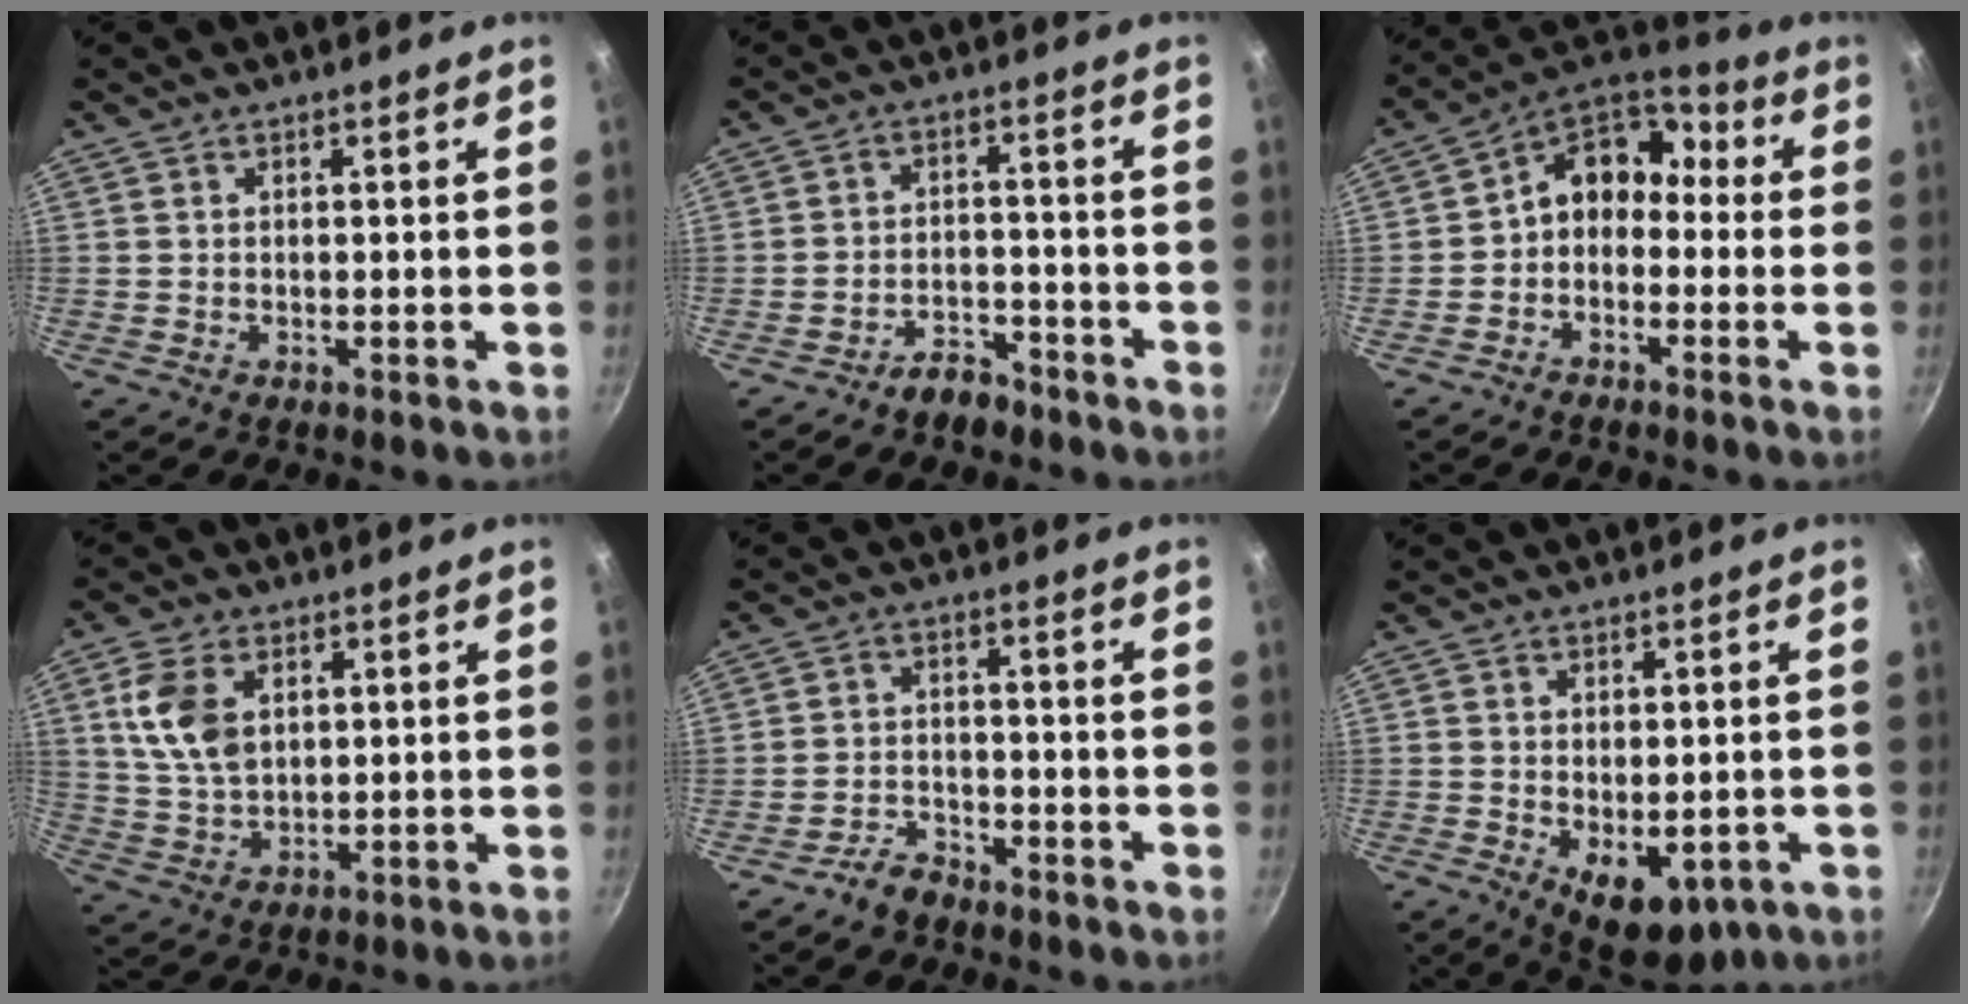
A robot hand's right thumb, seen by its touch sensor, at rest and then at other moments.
{"total": 5.1, "force": [-4.1, 2.6, 1.7], "torque": [-0.014, 0.045, -0.066]}
{"total": 10.7, "force": [-1.2, 8.3, 6.6], "torque": [-0.081, 0.059, -0.042]}
{"total": 9.7, "force": [2.9, 6.2, 6.8], "torque": [-0.123, -0.014, 0.061]}
{"total": 4.4, "force": [-3.5, 2.3, 1.3], "torque": [-0.018, 0.039, -0.064]}
{"total": 9.4, "force": [-2.5, 5.5, 7.2], "torque": [-0.076, -0.008, -0.018]}